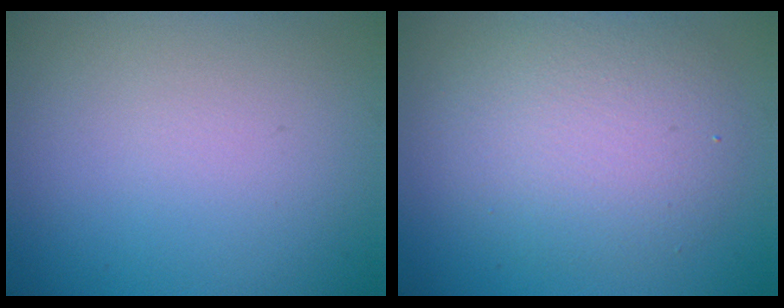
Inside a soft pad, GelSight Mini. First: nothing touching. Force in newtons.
{"total": 5.1, "press": 5.1, "slide": 0.2}